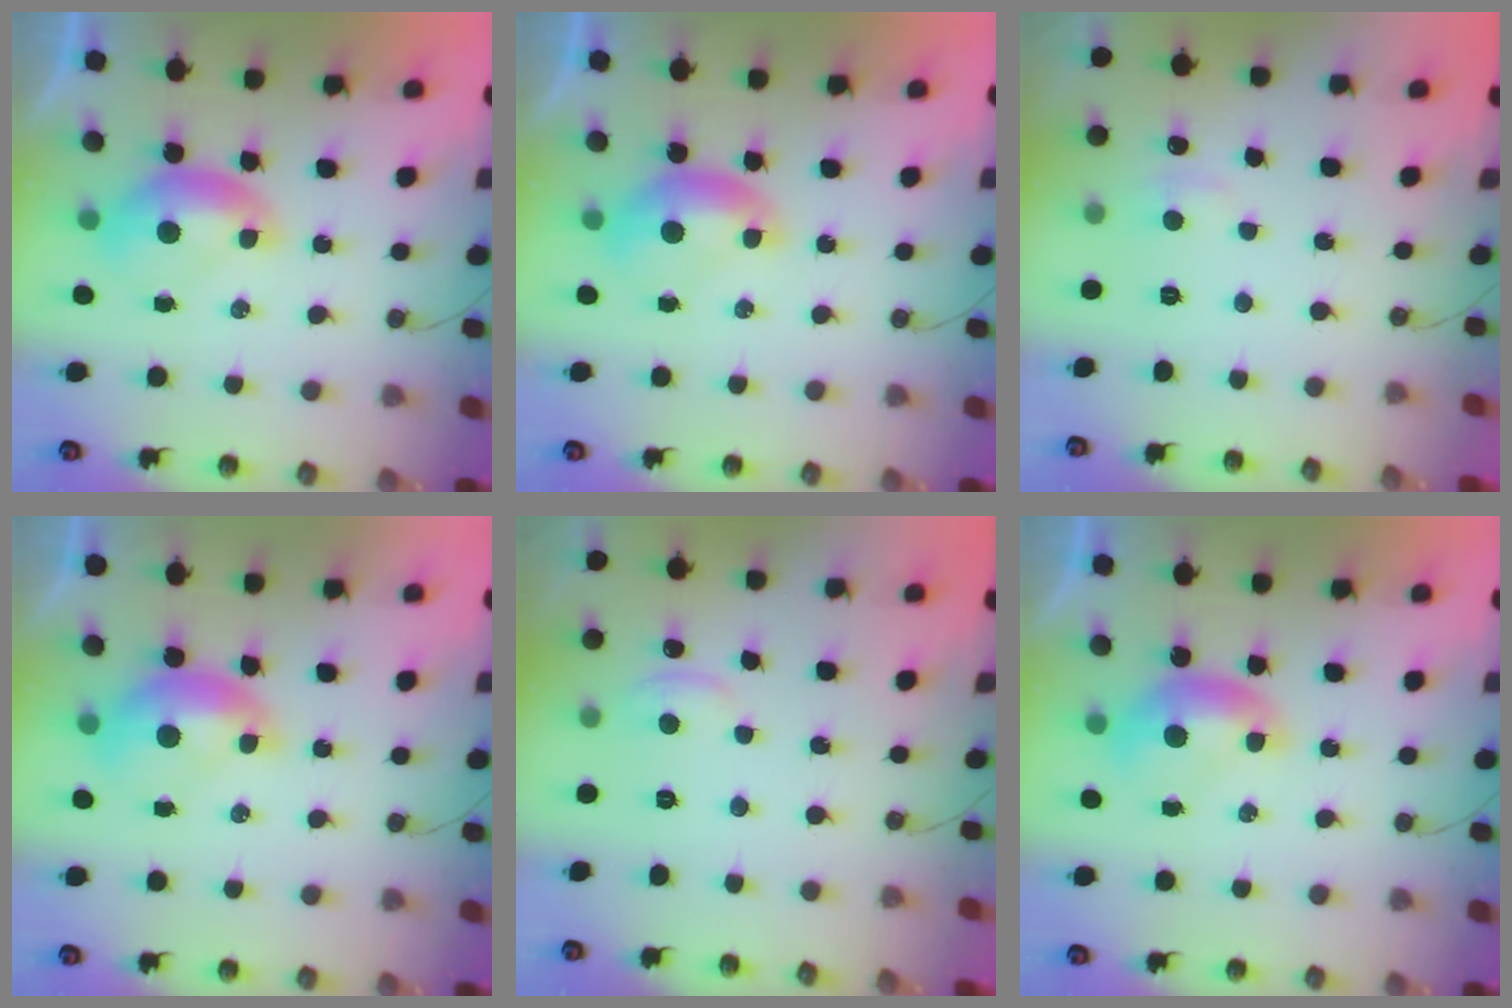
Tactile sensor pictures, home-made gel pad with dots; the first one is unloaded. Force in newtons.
{"total": 0.0}
{"total": 2.4, "press": 2.3, "slide": 0.2}
{"total": 1.5, "press": 1.4, "slide": 0.4}
{"total": 2.1, "press": 2.0, "slide": 0.5}
{"total": 0.0}